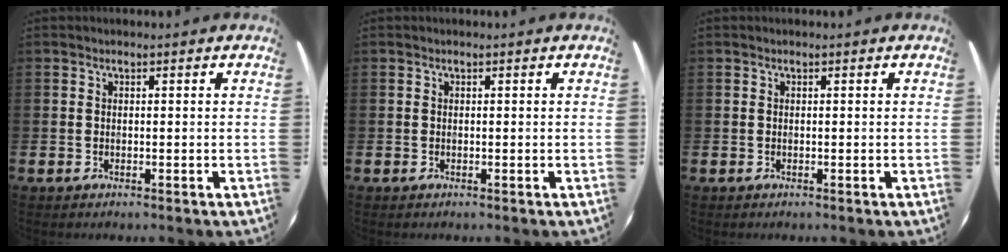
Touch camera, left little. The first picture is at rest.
{"total": 0.0}
{"total": 0.0}